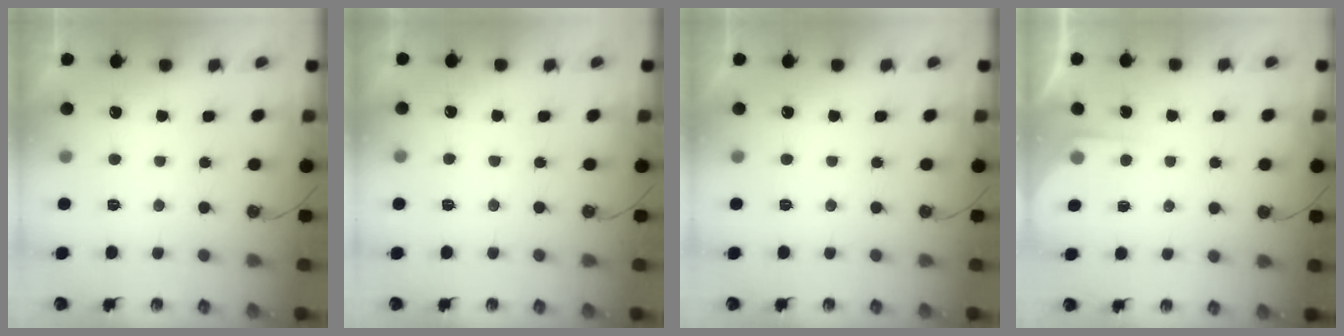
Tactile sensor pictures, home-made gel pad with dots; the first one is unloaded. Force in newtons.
{"total": 1.5, "press": 1.5, "slide": 0.4}
{"total": 0.0}
{"total": 2.0, "press": 2.0, "slide": 0.3}